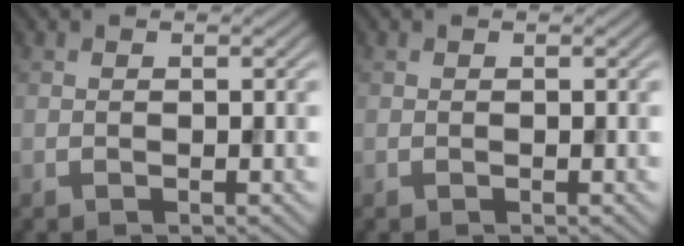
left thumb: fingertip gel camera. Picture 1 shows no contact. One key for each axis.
{"total": 0.0}